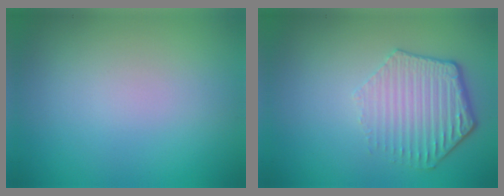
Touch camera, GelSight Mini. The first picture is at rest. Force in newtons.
{"total": 4.3, "press": 3.5, "slide": 2.6}